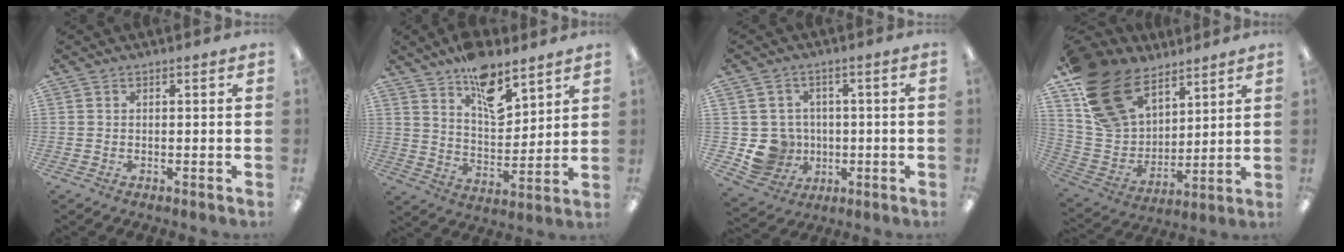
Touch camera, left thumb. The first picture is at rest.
{"total": 12.5, "force": [8.7, 5.5, 7.0], "torque": [-0.095, -0.055, 0.154]}
{"total": 8.7, "force": [-1.1, 8.4, 1.9], "torque": [-0.072, 0.009, -0.008]}
{"total": 20.0, "force": [13.1, 11.9, 9.4], "torque": [-0.204, -0.056, 0.253]}